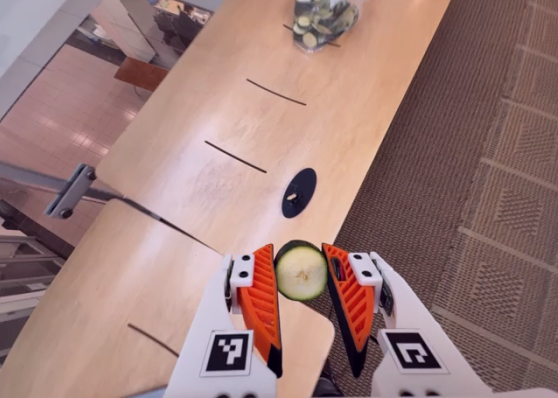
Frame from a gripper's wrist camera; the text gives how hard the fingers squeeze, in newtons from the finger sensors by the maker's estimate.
{"total": 8.4, "left": 8.3, "right": 8.5}